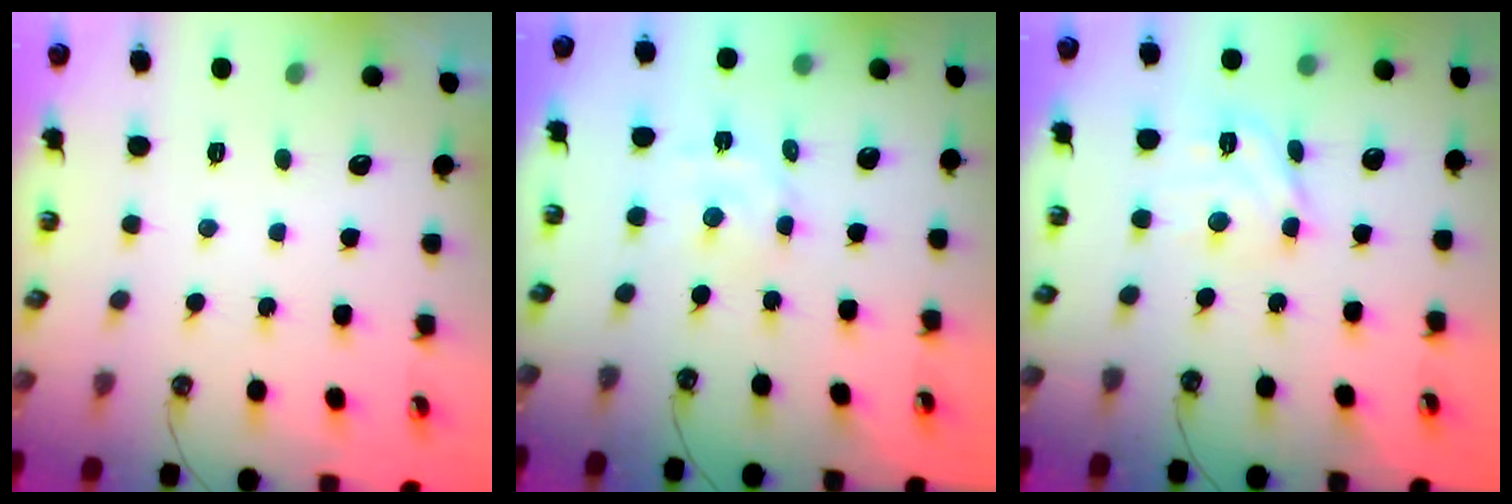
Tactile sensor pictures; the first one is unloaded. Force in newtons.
{"total": 2.7, "press": 2.7, "slide": 0.1}
{"total": 10.0, "press": 10.0, "slide": 1.1}